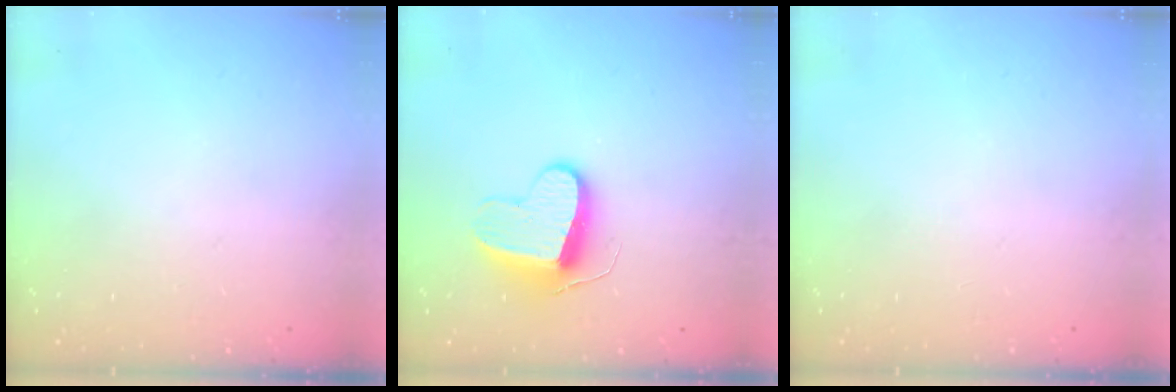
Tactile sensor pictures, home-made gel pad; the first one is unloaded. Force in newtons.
{"total": 10.0, "press": 10.0, "slide": 0.6}
{"total": 0.0}